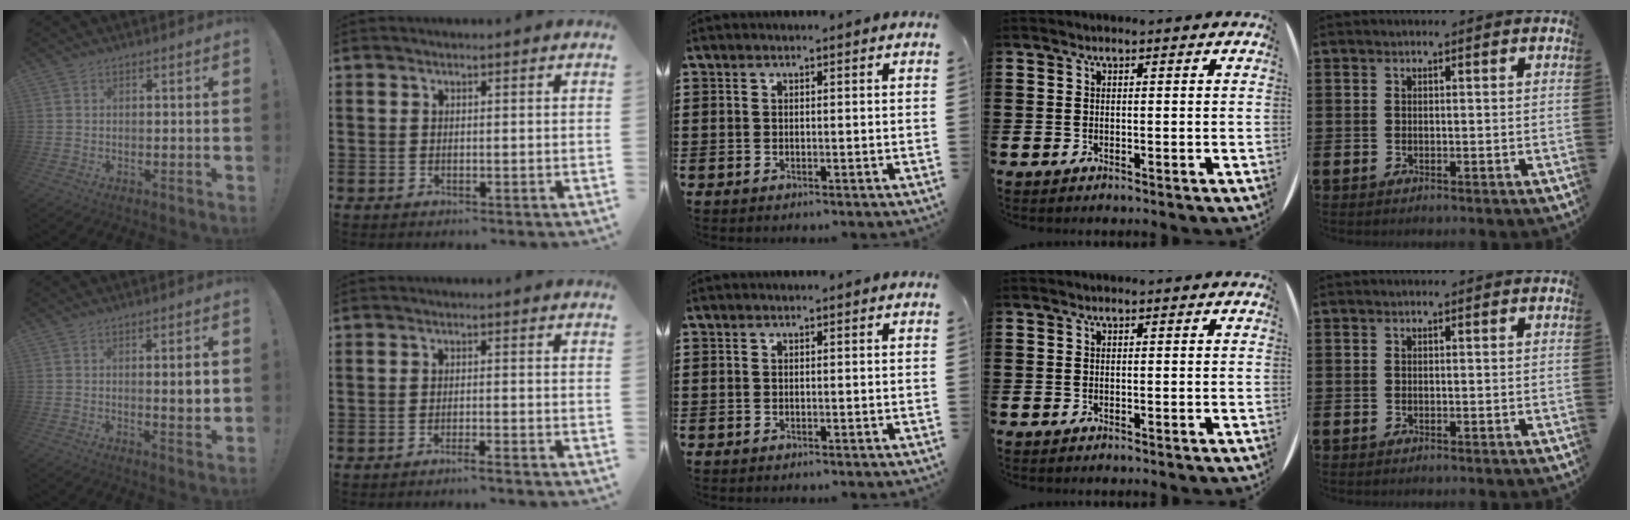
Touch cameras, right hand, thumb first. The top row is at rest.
{"thumb": {"total": 4.9, "force": [0.5, 0.6, 4.9], "torque": [-0.072, -0.005, 0.001]}, "index": {"total": 1.8, "force": [-1.5, -0.3, 0.9], "torque": [-0.014, -0.002, -0.028]}}